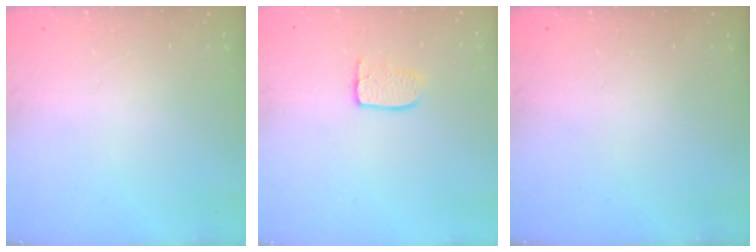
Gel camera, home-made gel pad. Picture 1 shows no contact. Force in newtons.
{"total": 5.9, "press": 5.9, "slide": 0.4}
{"total": 0.0}